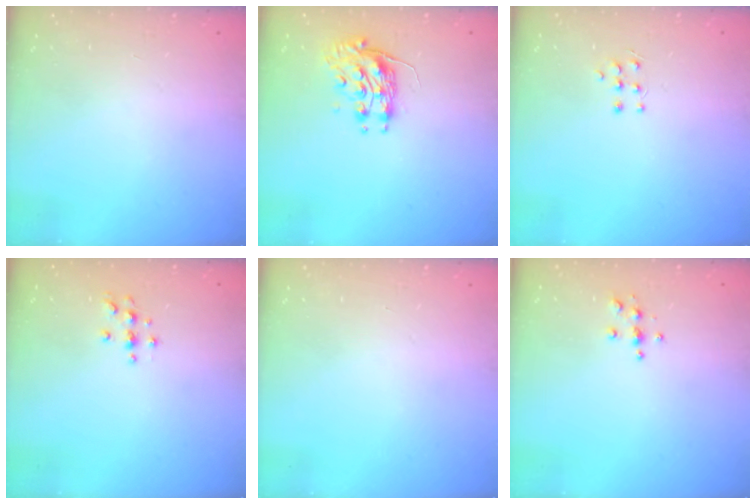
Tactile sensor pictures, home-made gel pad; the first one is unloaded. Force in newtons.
{"total": 8.8, "press": 8.8, "slide": 0.0}
{"total": 4.8, "press": 4.7, "slide": 0.8}
{"total": 4.0, "press": 3.9, "slide": 0.5}
{"total": 0.0}
{"total": 3.9, "press": 3.9, "slide": 0.5}